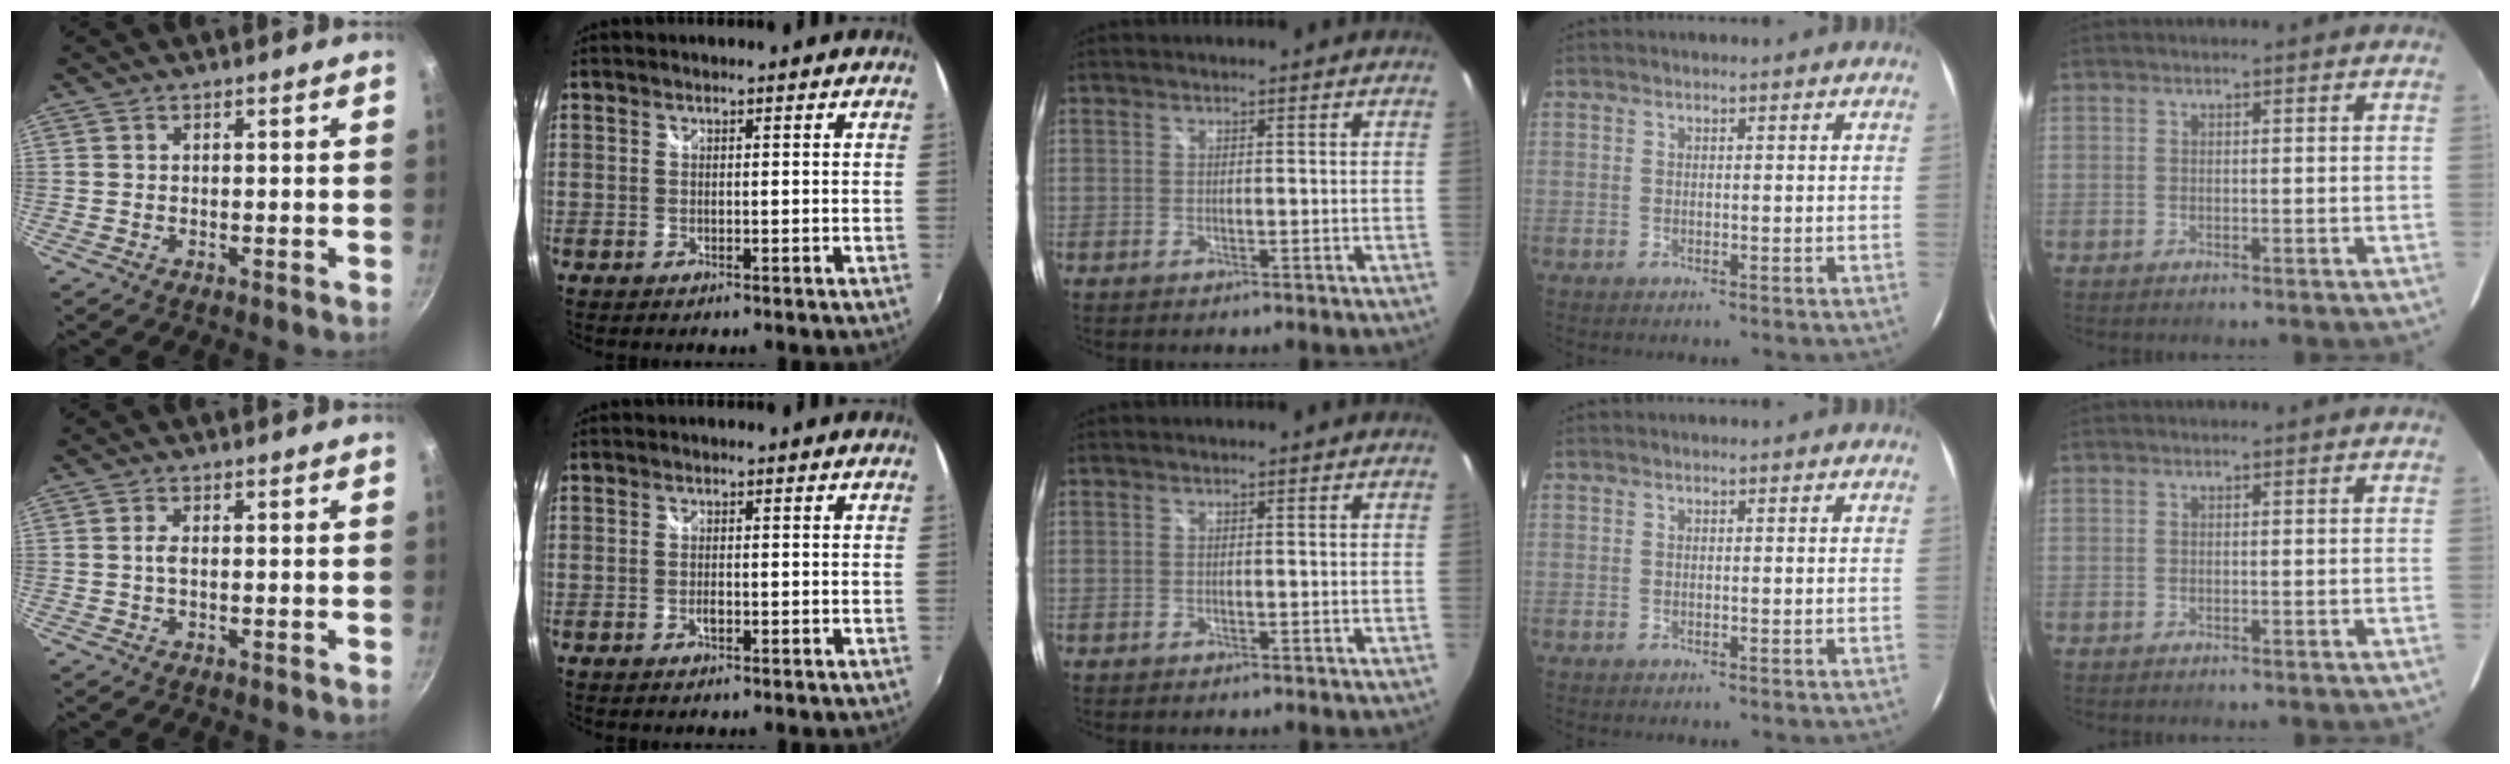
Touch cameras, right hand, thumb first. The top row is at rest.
{"thumb": {"total": 1.4, "force": [0.0, 0.5, 1.3], "torque": [-0.029, 0.002, -0.004]}, "index": {"total": 1.3, "force": [-0.5, 0.5, 1.0], "torque": [-0.020, -0.002, -0.010]}}